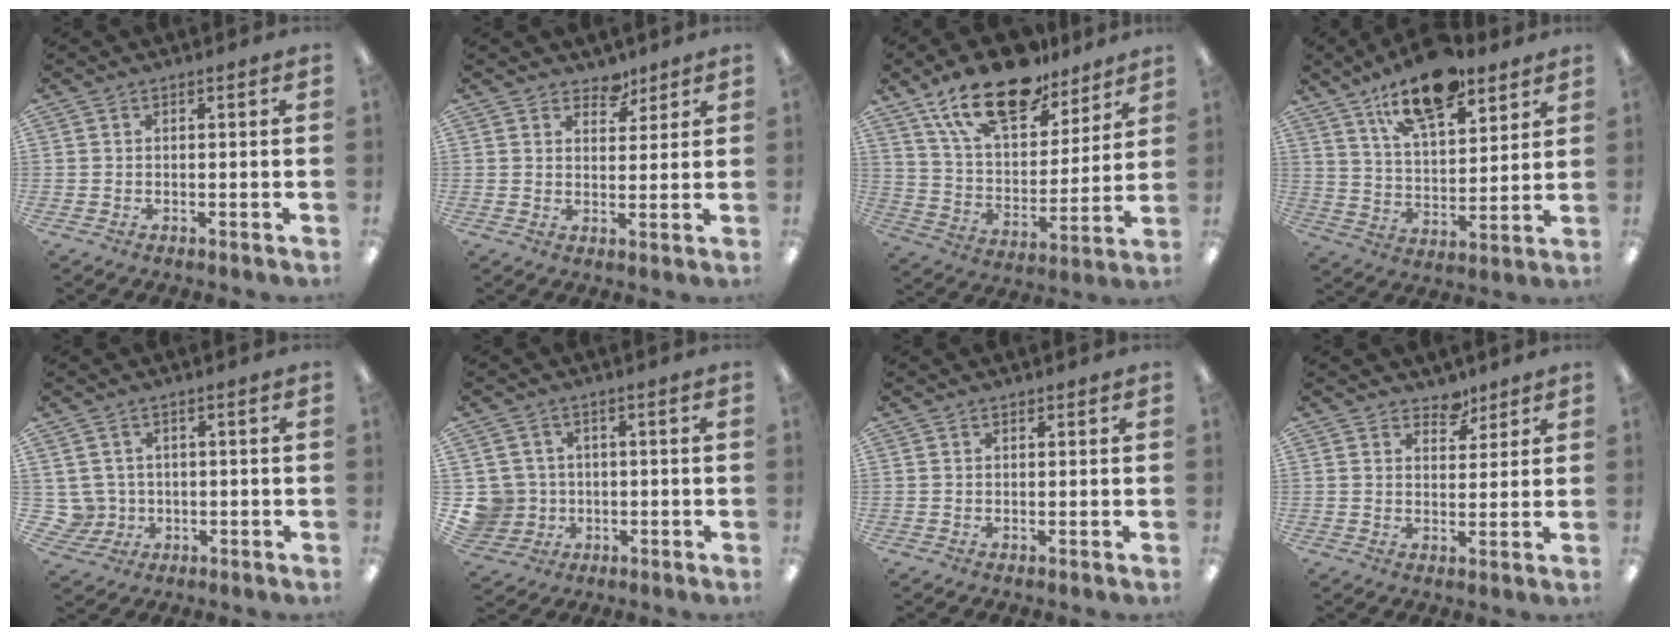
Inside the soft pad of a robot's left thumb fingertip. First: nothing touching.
{"total": 5.0, "force": [4.1, 2.8, 1.1], "torque": [-0.001, -0.026, 0.070]}
{"total": 18.9, "force": [13.7, 8.4, 10.0], "torque": [-0.176, -0.068, 0.240]}
{"total": 16.2, "force": [11.5, 6.7, 9.2], "torque": [-0.147, -0.054, 0.198]}
{"total": 4.9, "force": [0.7, 4.8, 0.7], "torque": [-0.034, 0.002, 0.016]}
{"total": 6.4, "force": [0.2, 6.4, 0.8], "torque": [-0.039, 0.008, 0.011]}
{"total": 0.7, "force": [0.6, 0.3, 0.2], "torque": [-0.005, 0.001, 0.011]}
{"total": 5.2, "force": [4.2, 2.8, 1.2], "torque": [-0.003, -0.026, 0.074]}